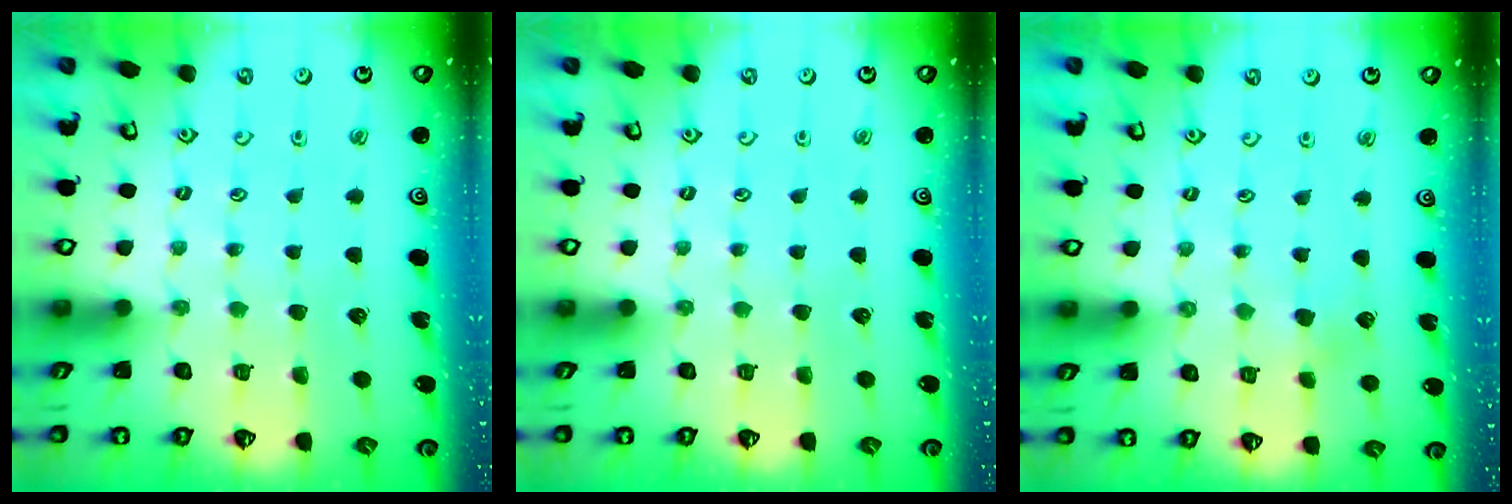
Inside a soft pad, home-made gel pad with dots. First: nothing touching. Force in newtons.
{"total": 0.0}
{"total": 2.1, "press": 2.1, "slide": 0.3}